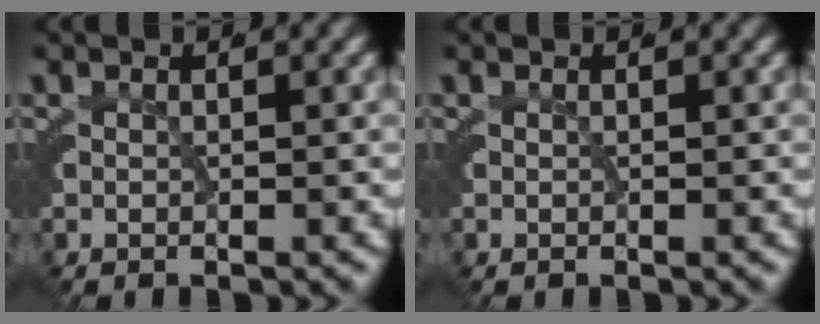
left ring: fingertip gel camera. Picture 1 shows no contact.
{"total": 0.0}